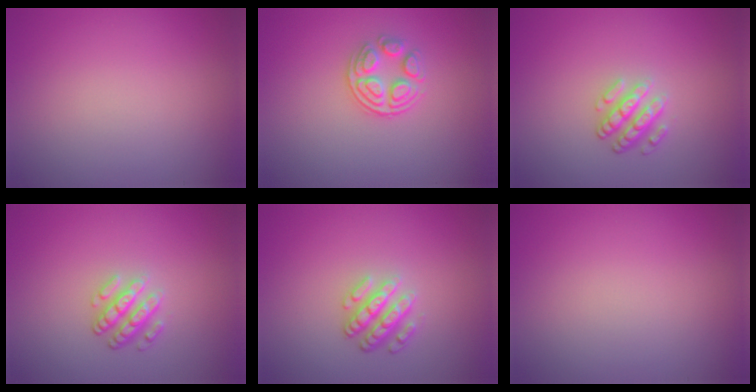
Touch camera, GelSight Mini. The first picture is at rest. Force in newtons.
{"total": 3.0, "press": 2.6, "slide": 1.5}
{"total": 2.8, "press": 2.3, "slide": 1.5}
{"total": 2.8, "press": 2.3, "slide": 1.5}
{"total": 3.2, "press": 2.6, "slide": 1.8}
{"total": 0.0}